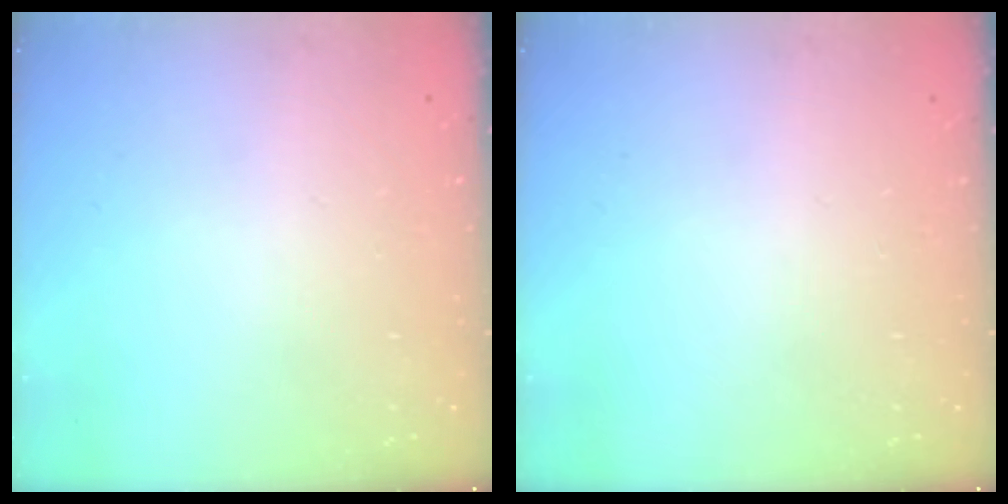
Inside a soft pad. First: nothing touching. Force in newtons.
{"total": 0.0}